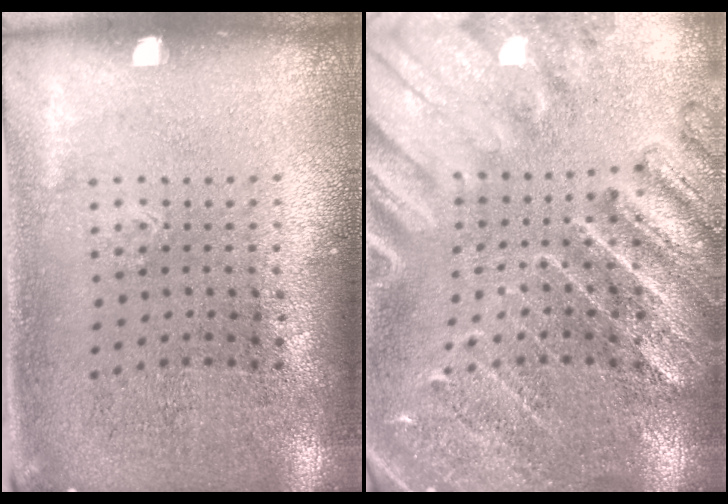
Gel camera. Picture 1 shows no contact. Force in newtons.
{"total": 3.2, "press": 2.9, "slide": 1.2}